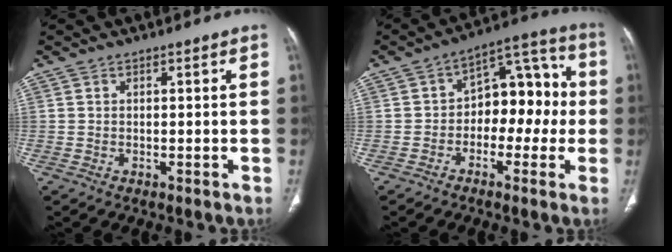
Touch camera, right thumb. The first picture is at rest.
{"total": 12.4, "force": [-1.1, 8.1, 9.3], "torque": [-0.082, 0.051, -0.029]}